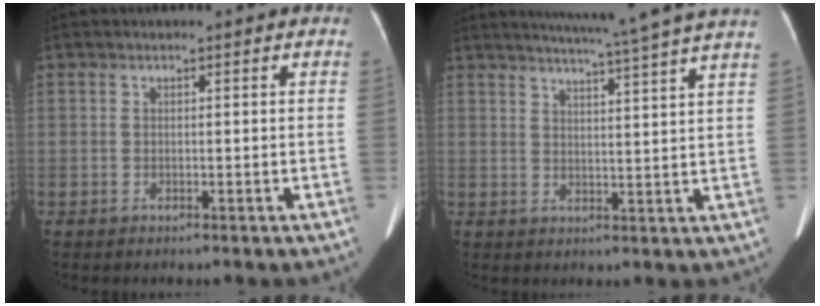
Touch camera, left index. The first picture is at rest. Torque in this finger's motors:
{"motor_torque": [-1.07, -1.07, -0.16, 0.01]}